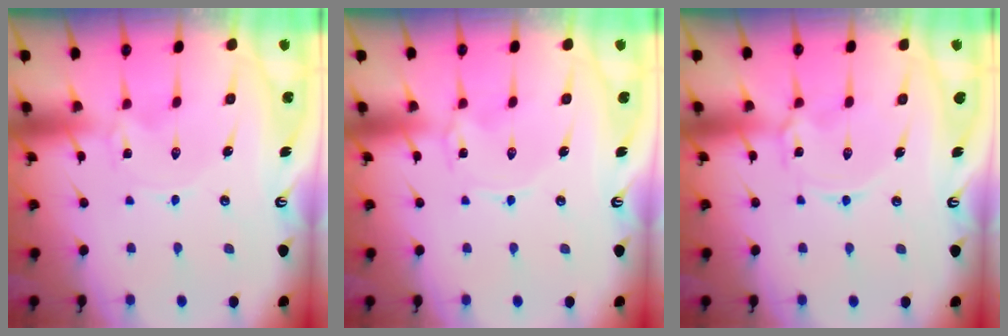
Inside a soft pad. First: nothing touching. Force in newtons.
{"total": 1.0, "press": 1.0, "slide": 0.1}
{"total": 2.6, "press": 2.5, "slide": 0.3}